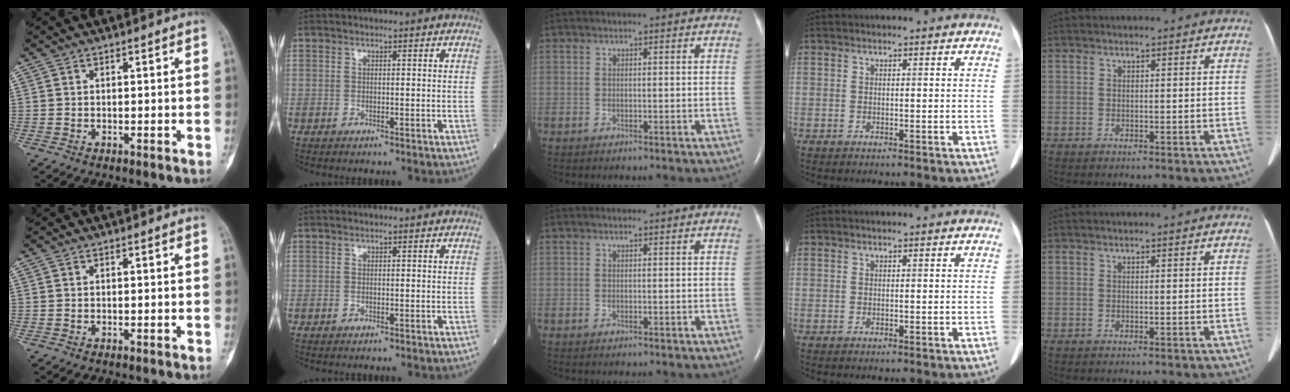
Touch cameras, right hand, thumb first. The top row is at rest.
{}